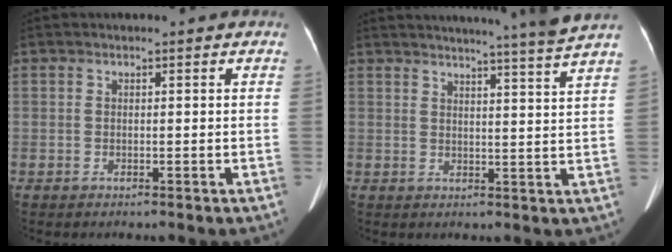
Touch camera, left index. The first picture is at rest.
{"total": 10.9, "force": [9.9, -2.8, 3.6], "torque": [-0.050, -0.042, 0.113]}